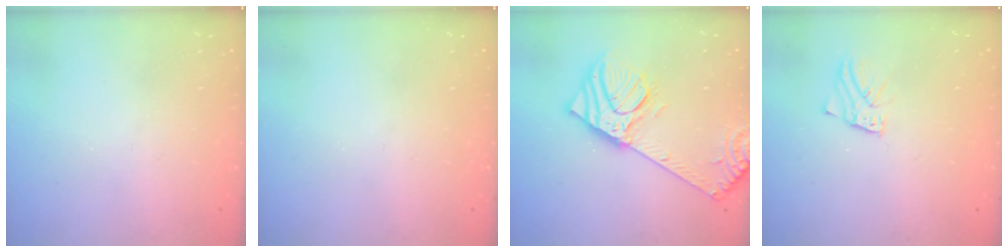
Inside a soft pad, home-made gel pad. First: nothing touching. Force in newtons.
{"total": 0.0}
{"total": 23.6, "press": 23.1, "slide": 4.7}
{"total": 3.7, "press": 3.7, "slide": 0.2}